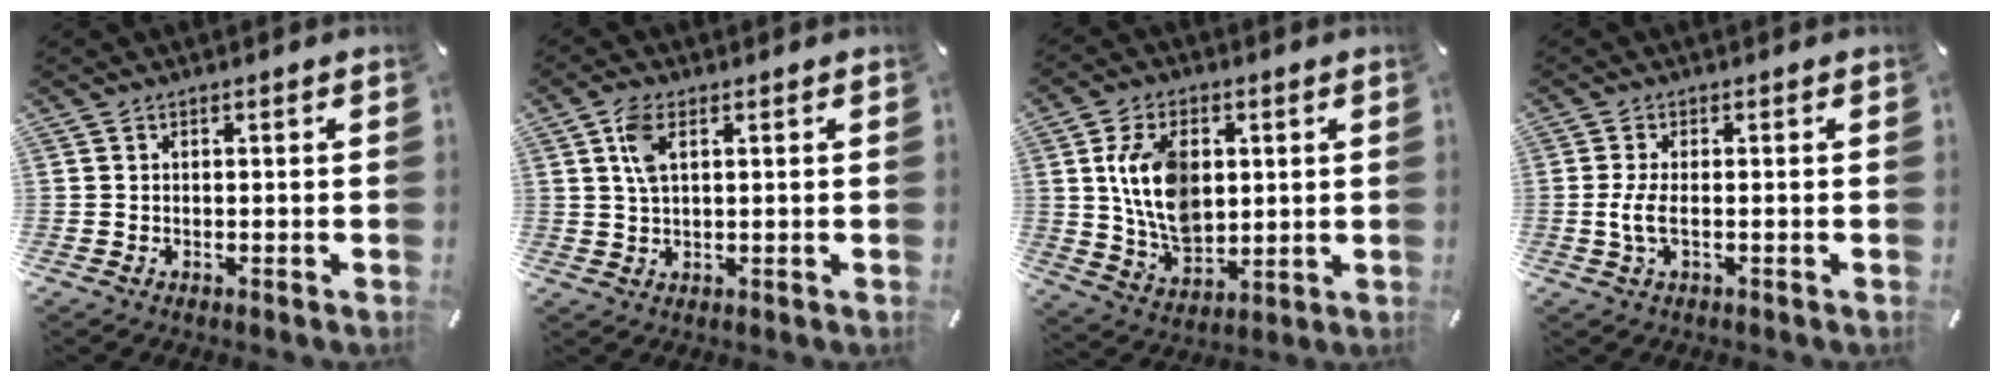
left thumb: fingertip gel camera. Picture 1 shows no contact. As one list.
[{"total": 5.1, "force": [1.8, 2.3, 4.2], "torque": [-0.099, 0.005, 0.028]}, {"total": 13.5, "force": [2.8, 9.3, 9.4], "torque": [-0.201, 0.006, 0.053]}, {"total": 4.2, "force": [-0.6, 1.4, 3.9], "torque": [-0.092, -0.007, -0.016]}]